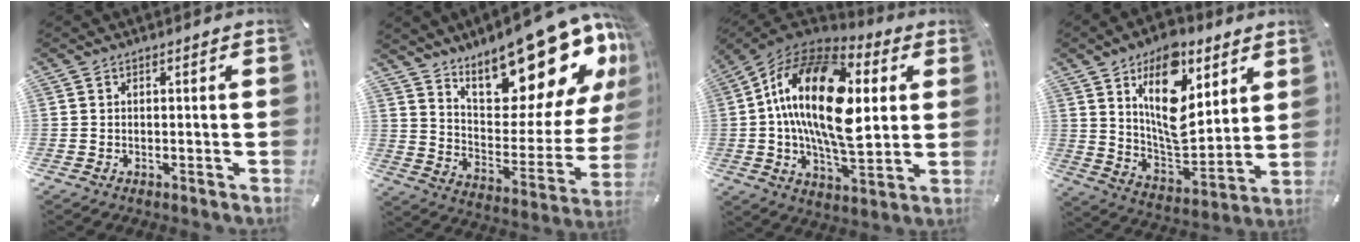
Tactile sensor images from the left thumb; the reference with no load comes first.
{"total": 22.3, "force": [17.7, 8.2, 10.8], "torque": [-0.122, -0.142, 0.292]}
{"total": 25.5, "force": [3.6, 13.4, 21.4], "torque": [-0.416, -0.004, 0.052]}
{"total": 18.5, "force": [9.4, 9.9, 12.4], "torque": [-0.212, -0.048, 0.163]}